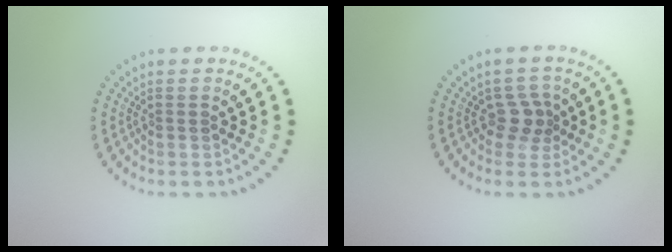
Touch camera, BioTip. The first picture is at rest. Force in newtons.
{"total": 2.0, "press": 1.5, "slide": 1.3}